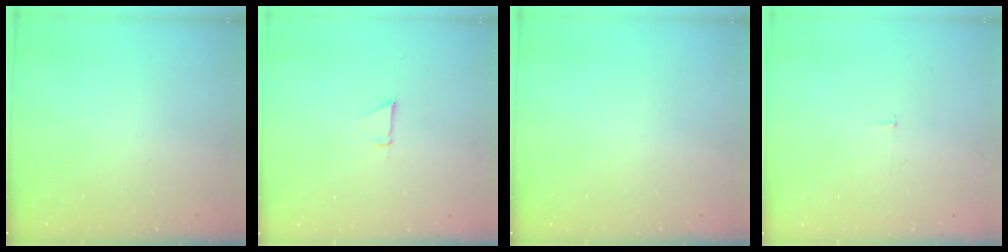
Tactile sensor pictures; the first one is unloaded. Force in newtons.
{"total": 1.9, "press": 1.9, "slide": 0.0}
{"total": 0.0}
{"total": 2.5, "press": 2.5, "slide": 0.2}